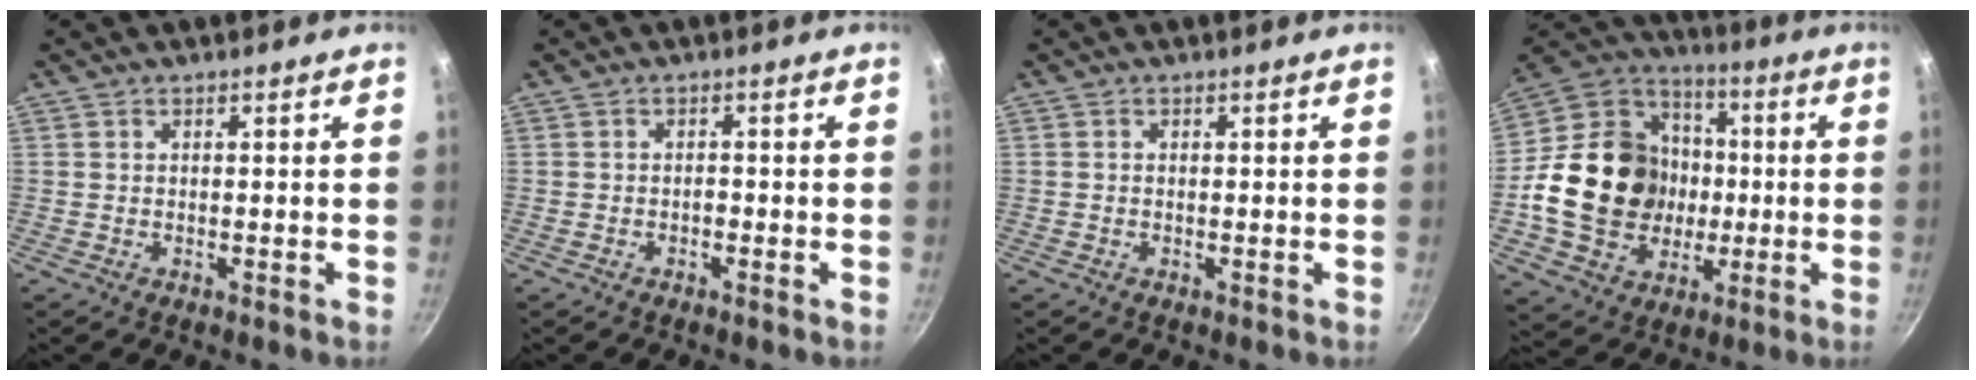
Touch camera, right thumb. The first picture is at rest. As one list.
[{"total": 1.0, "force": [-0.6, 0.5, 0.6], "torque": [-0.010, 0.008, -0.011]}, {"total": 0.0}, {"total": 23.7, "force": [-2.0, 19.8, 12.9], "torque": [-0.201, 0.036, -0.025]}]